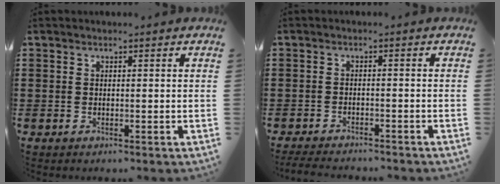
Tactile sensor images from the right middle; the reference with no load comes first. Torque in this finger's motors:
{"motor_torque": [0.29, -0.27, 0.02, 0.03]}